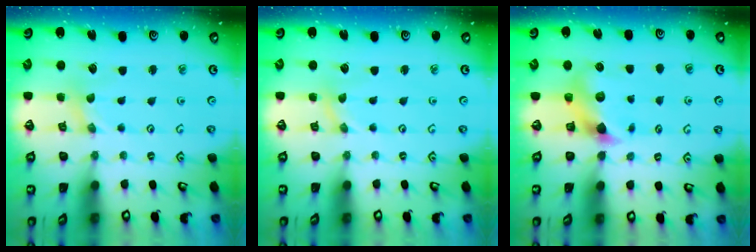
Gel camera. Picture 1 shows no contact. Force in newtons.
{"total": 0.0}
{"total": 5.7, "press": 5.7, "slide": 0.1}